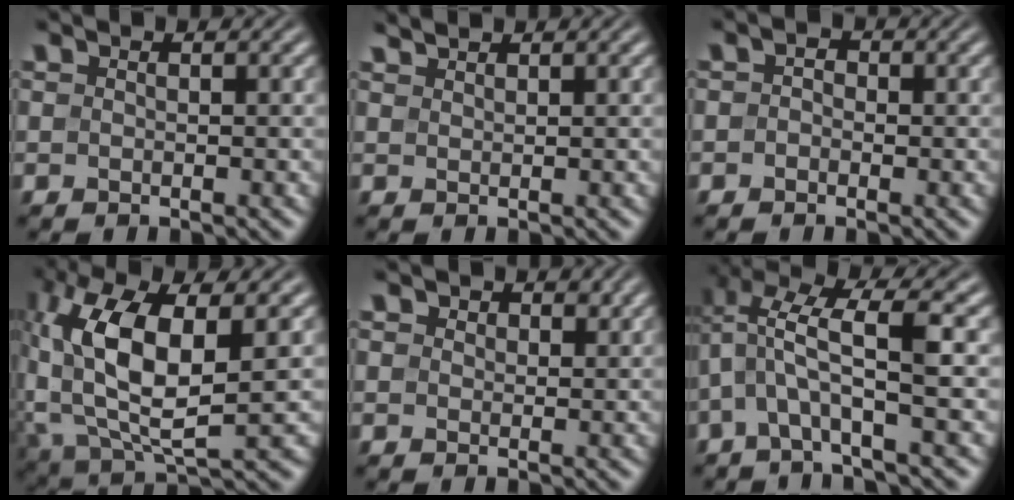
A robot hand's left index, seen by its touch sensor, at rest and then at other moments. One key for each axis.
{"total": 1.2, "fx": 1.2, "fy": 0.1, "fz": 0.2, "tx": -0.003, "ty": 0.001, "tz": 0.023}
{"total": 1.1, "fx": -0.2, "fy": 0.9, "fz": 0.6, "tx": -0.010, "ty": -0.002, "tz": -0.012}
{"total": 11.0, "fx": 1.2, "fy": 4.8, "fz": 9.9, "tx": -0.213, "ty": -0.001, "tz": 0.020}
{"total": 1.8, "fx": 1.2, "fy": 1.2, "fz": 0.6, "tx": -0.011, "ty": -0.004, "tz": 0.015}
{"total": 6.3, "fx": 0.5, "fy": 1.4, "fz": 6.1, "tx": -0.126, "ty": 0.019, "tz": -0.002}